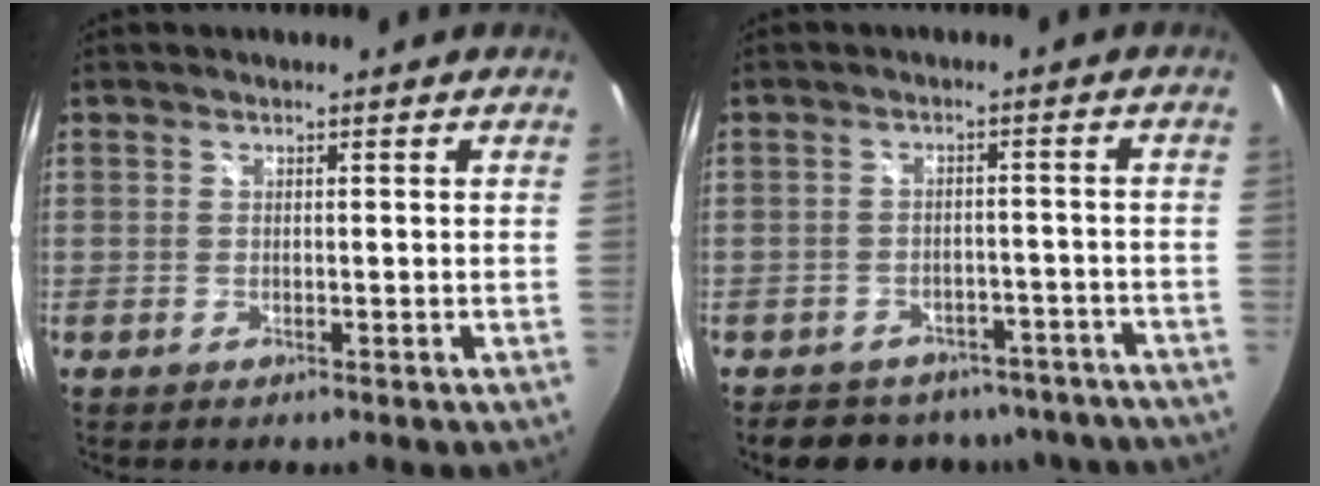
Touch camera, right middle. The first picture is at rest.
{"total": 15.1, "force": [-12.6, 7.2, 4.0], "torque": [-0.087, 0.022, -0.146]}